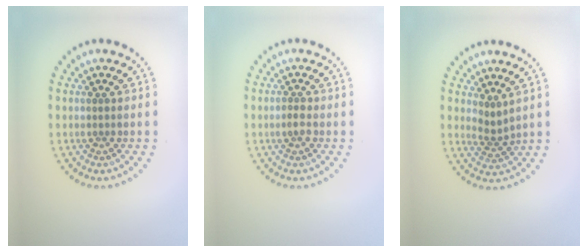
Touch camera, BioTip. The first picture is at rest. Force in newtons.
{"total": 1.1, "press": 1.1, "slide": 0.2}
{"total": 1.8, "press": 1.2, "slide": 1.3}